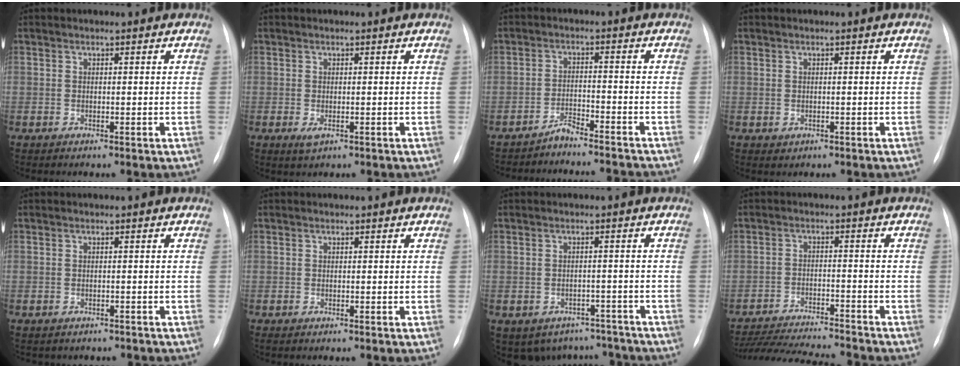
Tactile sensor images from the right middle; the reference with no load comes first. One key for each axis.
{"total": 1.5, "fx": -0.5, "fy": 0.6, "fz": 1.2, "tx": -0.025, "ty": -0.005, "tz": -0.004}
{"total": 7.4, "fx": -7.4, "fy": -0.3, "fz": 1.0, "tx": -0.007, "ty": 0.008, "tz": -0.105}
{"total": 0.6, "fx": -0.1, "fy": 0.5, "fz": 0.2, "tx": -0.007, "ty": -0.003, "tz": 0.006}
{"total": 4.3, "fx": -3.7, "fy": 2.0, "fz": 0.9, "tx": -0.017, "ty": 0.006, "tz": -0.036}
{"total": 0.0}
{"total": 9.2, "fx": -7.3, "fy": 5.4, "fz": 0.9, "tx": -0.008, "ty": 0.020, "tz": -0.080}
{"total": 14.7, "fx": -13.8, "fy": 0.8, "fz": 5.0, "tx": -0.090, "ty": -0.017, "tz": -0.205}